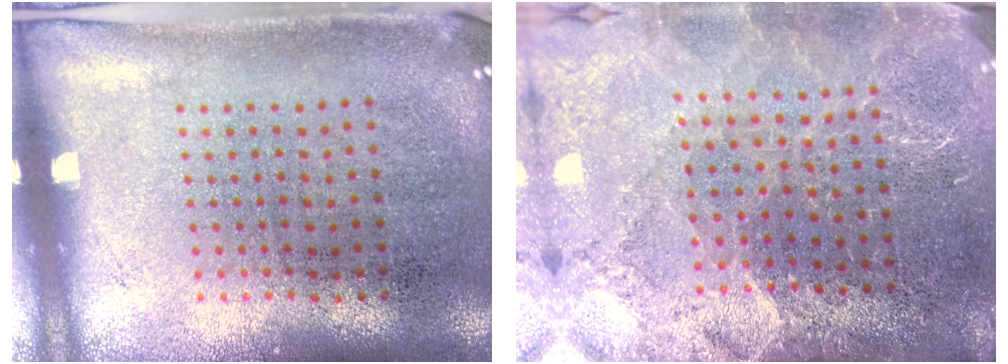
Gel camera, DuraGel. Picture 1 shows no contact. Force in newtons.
{"total": 3.4, "press": 3.0, "slide": 1.6}